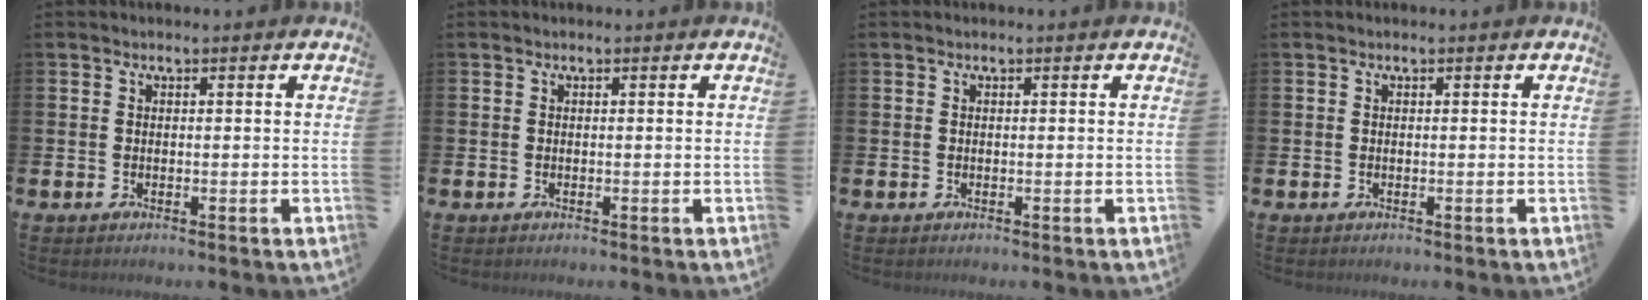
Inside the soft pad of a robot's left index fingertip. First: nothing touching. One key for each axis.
{"total": 0.0}
{"total": 0.0}
{"total": 0.0}